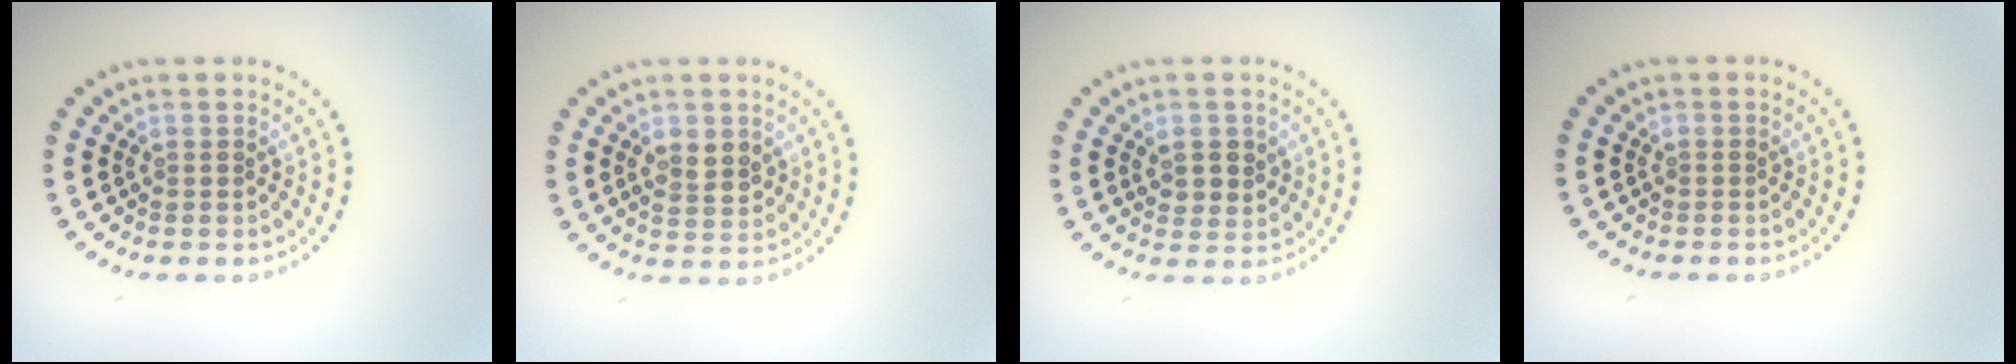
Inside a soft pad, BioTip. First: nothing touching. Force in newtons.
{"total": 2.4, "press": 2.4, "slide": 0.3}
{"total": 2.3, "press": 2.2, "slide": 0.7}
{"total": 0.0}